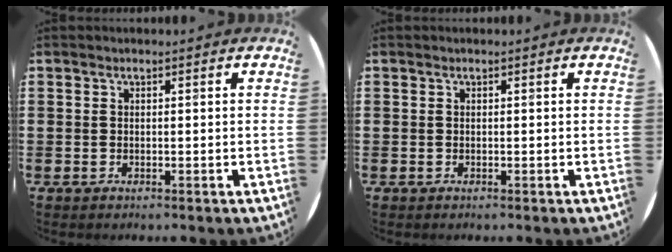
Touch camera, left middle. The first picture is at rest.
{"total": 0.0}